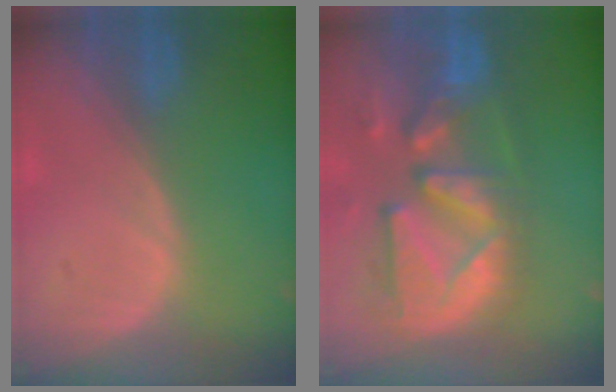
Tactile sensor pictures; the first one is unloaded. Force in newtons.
{"total": 13.0, "press": 11.3, "slide": 6.5}